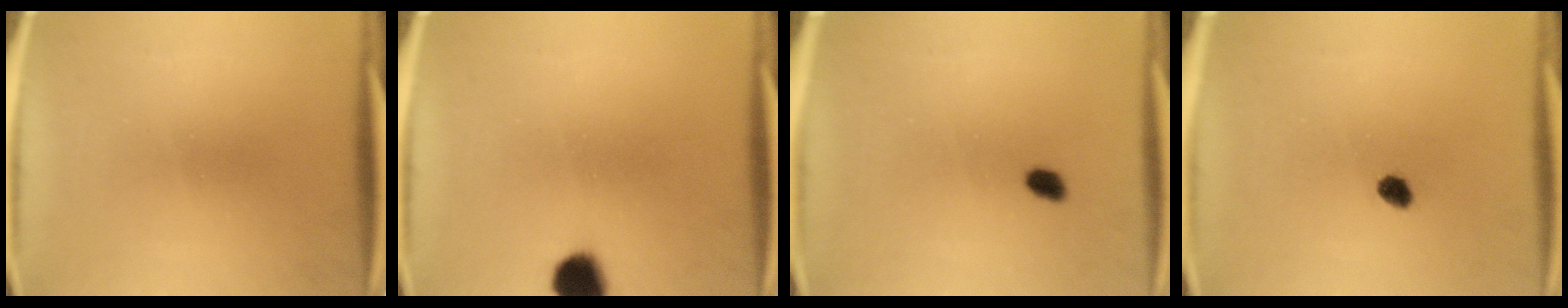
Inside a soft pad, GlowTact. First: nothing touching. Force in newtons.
{"total": 7.1}
{"total": 1.4}
{"total": 2.2}